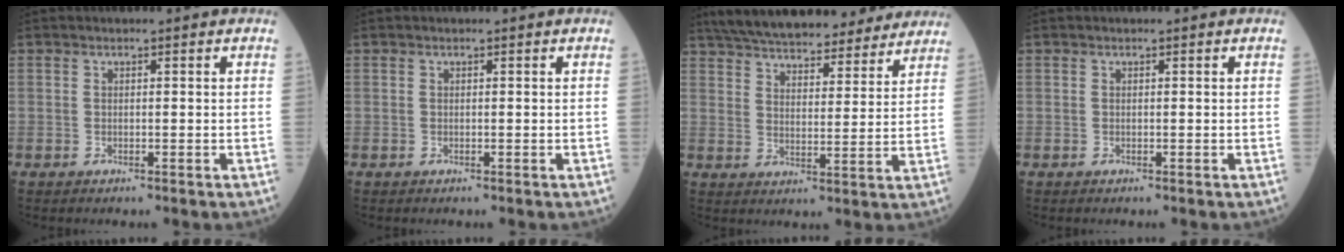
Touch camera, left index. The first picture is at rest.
{"total": 0.0}
{"total": 23.5, "force": [20.8, 5.8, 9.4], "torque": [-0.151, 0.027, 0.281]}
{"total": 0.0}